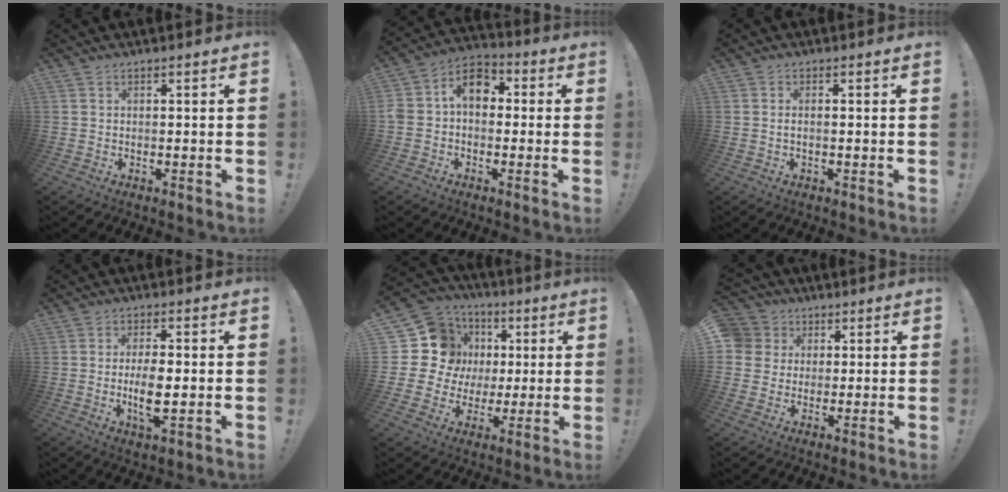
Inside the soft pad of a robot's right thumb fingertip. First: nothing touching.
{"total": 9.4, "force": [0.5, 7.2, 6.0], "torque": [-0.101, 0.020, 0.016]}
{"total": 1.3, "force": [-0.3, 0.2, 1.2], "torque": [-0.023, 0.001, -0.005]}
{"total": 7.6, "force": [-0.7, 2.5, 7.2], "torque": [-0.135, -0.013, -0.018]}
{"total": 16.8, "force": [3.9, 14.8, 6.9], "torque": [-0.105, -0.018, 0.098]}
{"total": 7.5, "force": [1.3, 7.1, 1.7], "torque": [-0.029, -0.001, 0.029]}